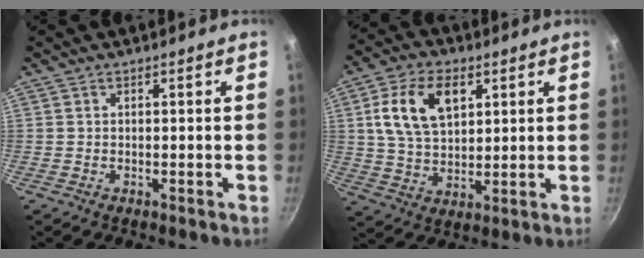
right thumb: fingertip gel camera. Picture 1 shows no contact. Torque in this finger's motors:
{"motor_torque": [0.08, 0.24, 0.15, -0.05, 0.11]}